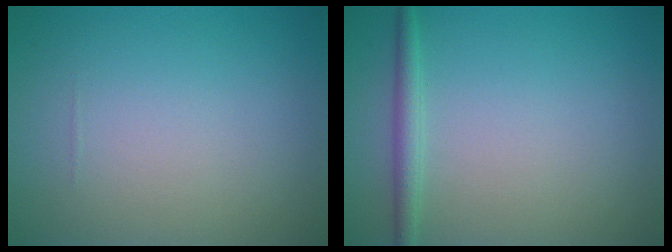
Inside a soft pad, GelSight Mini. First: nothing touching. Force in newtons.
{"total": 1.7, "press": 1.7, "slide": 0.0}